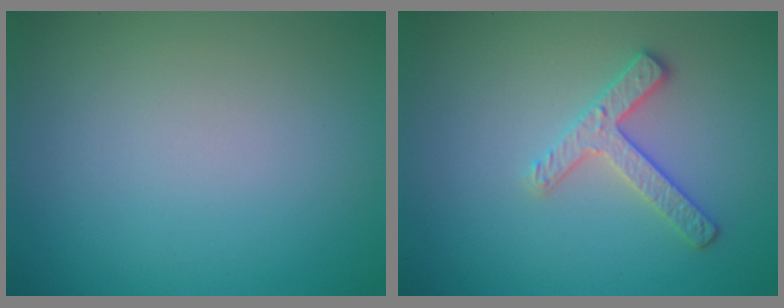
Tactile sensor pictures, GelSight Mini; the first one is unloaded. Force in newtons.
{"total": 2.5, "press": 2.4, "slide": 0.8}